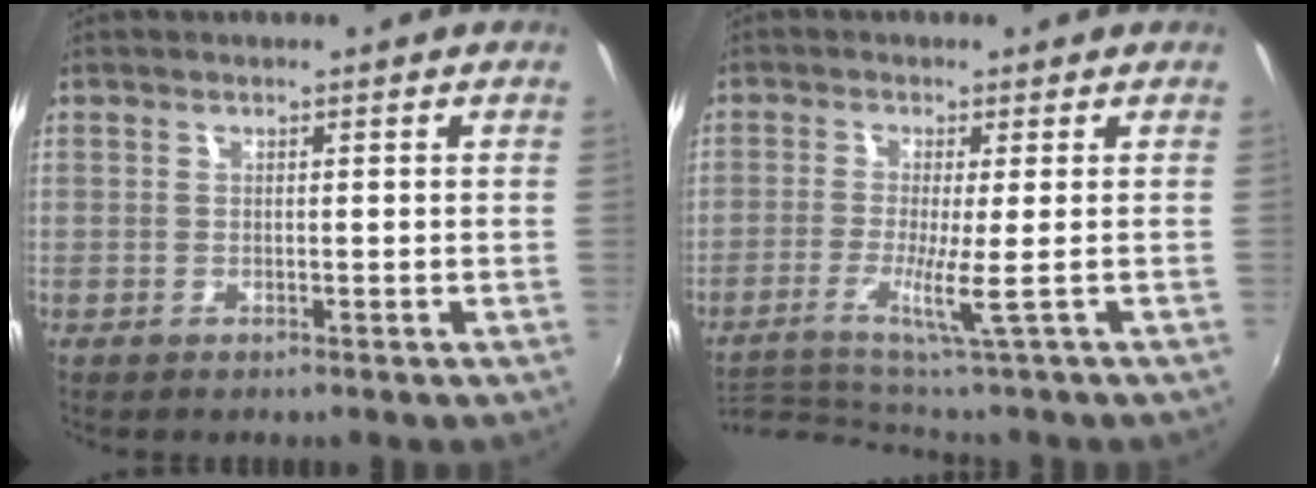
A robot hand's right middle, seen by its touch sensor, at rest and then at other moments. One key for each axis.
{"total": 10.0, "fx": -6.4, "fy": 0.3, "fz": 7.7, "tx": -0.171, "ty": -0.046, "tz": -0.110}